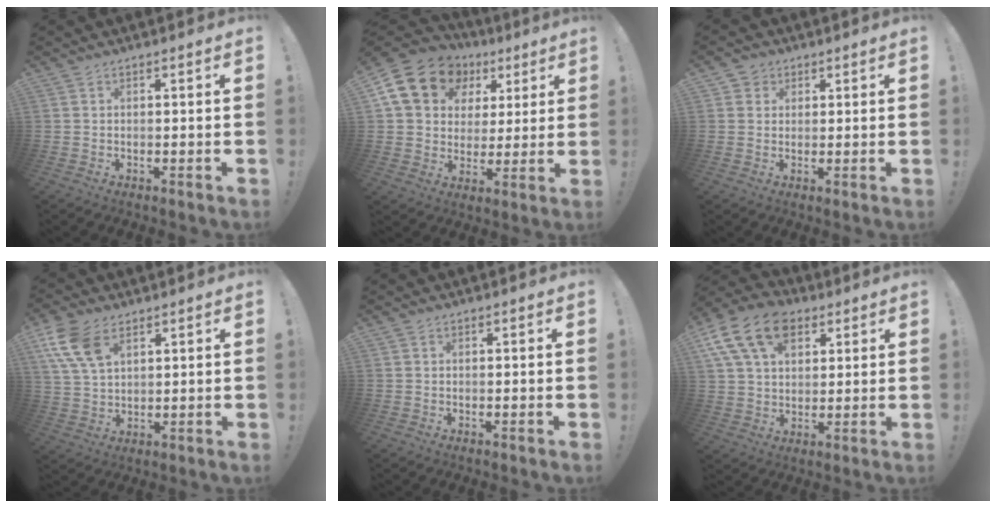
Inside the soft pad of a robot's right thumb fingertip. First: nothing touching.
{"total": 17.9, "force": [7.4, 13.9, 8.5], "torque": [-0.125, -0.028, 0.151]}
{"total": 3.3, "force": [1.3, 3.0, 0.6], "torque": [-0.003, -0.002, 0.023]}
{"total": 11.4, "force": [5.9, 6.6, 7.1], "torque": [-0.148, -0.012, 0.112]}
{"total": 0.0}
{"total": 16.7, "force": [7.8, 11.2, 9.6], "torque": [-0.158, -0.033, 0.145]}